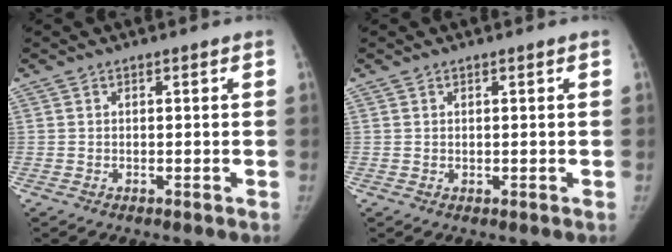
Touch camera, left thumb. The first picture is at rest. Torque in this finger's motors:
{"motor_torque": [-0.32, 0.20, 0.41, -0.15, 0.00]}